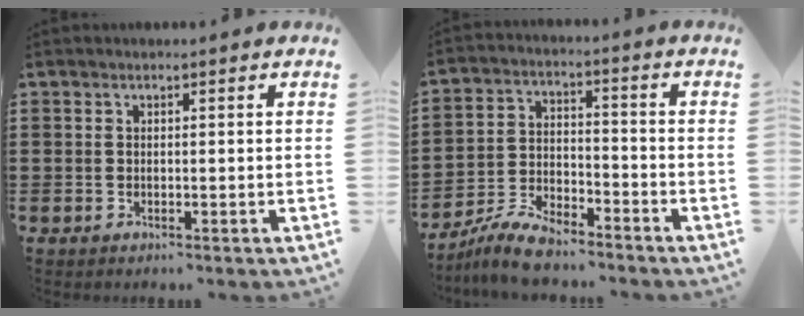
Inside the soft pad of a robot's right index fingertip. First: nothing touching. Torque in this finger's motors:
{"motor_torque": [1.38, -0.75, 0.12, 0.02]}